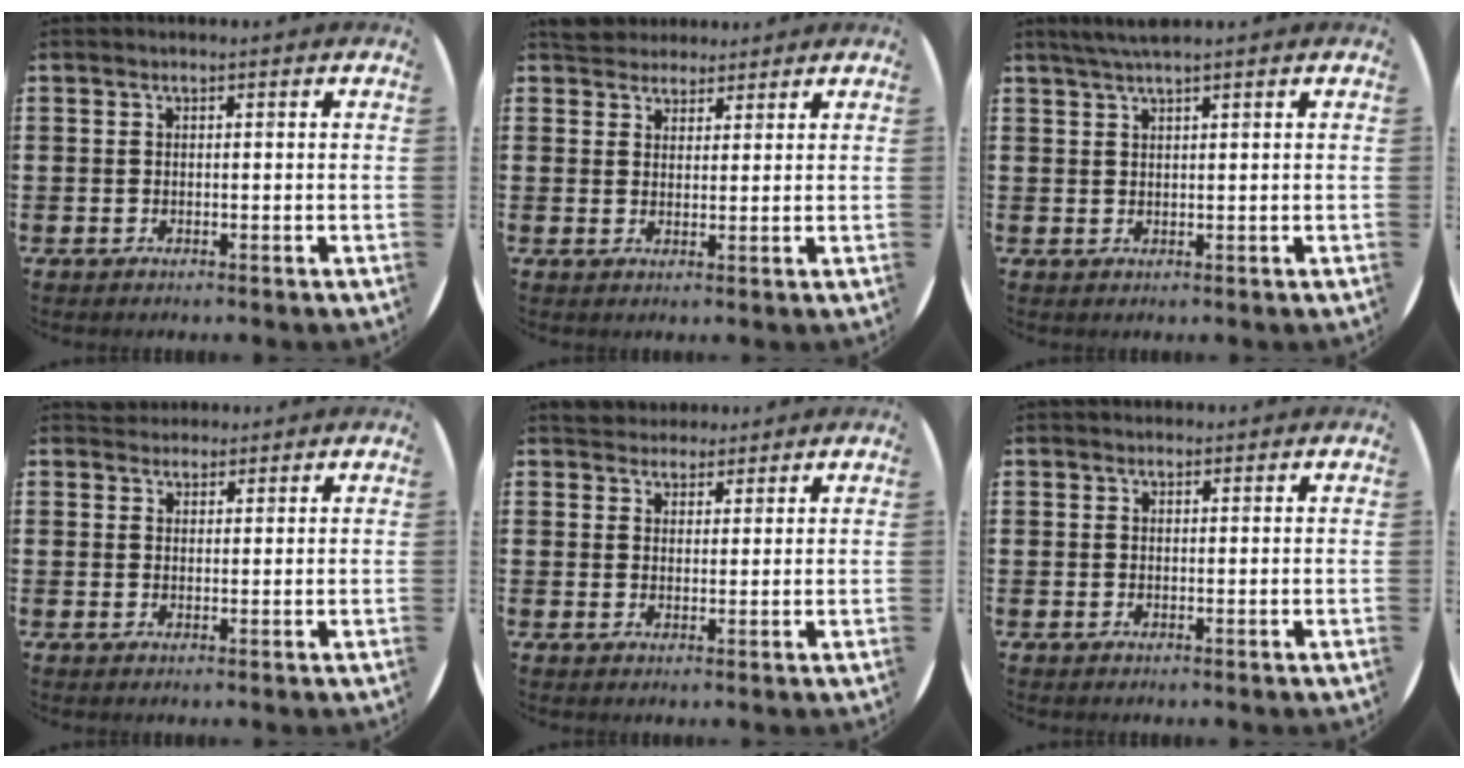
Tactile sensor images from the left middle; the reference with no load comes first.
{"total": 3.8, "force": [3.6, 1.3, 0.3], "torque": [-0.007, -0.005, 0.068]}
{"total": 2.3, "force": [1.8, -0.1, 1.5], "torque": [-0.030, 0.003, 0.032]}
{"total": 2.1, "force": [1.9, 0.7, -0.1], "torque": [0.007, 0.001, 0.037]}
{"total": 3.0, "force": [2.9, 0.9, -0.2], "torque": [0.004, -0.005, 0.053]}
{"total": 0.6, "force": [0.5, 0.2, -0.1], "torque": [0.010, 0.001, 0.008]}